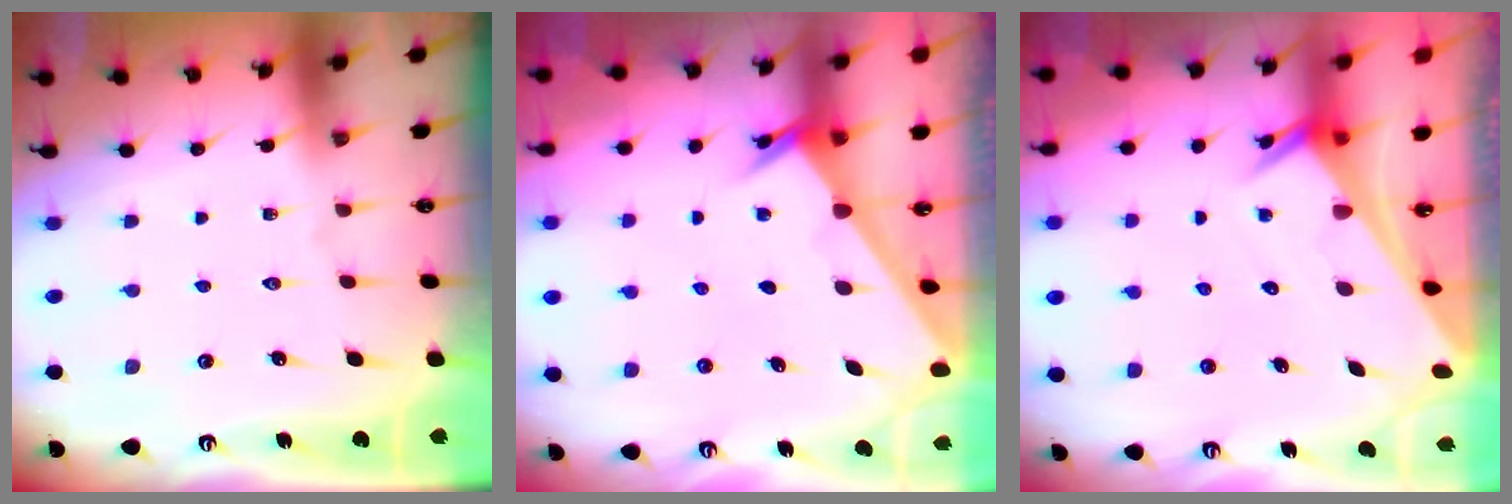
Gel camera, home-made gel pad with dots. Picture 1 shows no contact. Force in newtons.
{"total": 2.4, "press": 2.4, "slide": 0.3}
{"total": 2.4, "press": 2.4, "slide": 0.2}